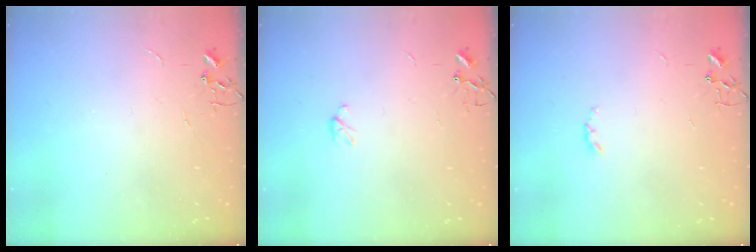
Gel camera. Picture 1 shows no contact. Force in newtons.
{"total": 3.4, "press": 3.3, "slide": 0.4}
{"total": 2.9, "press": 2.9, "slide": 0.5}